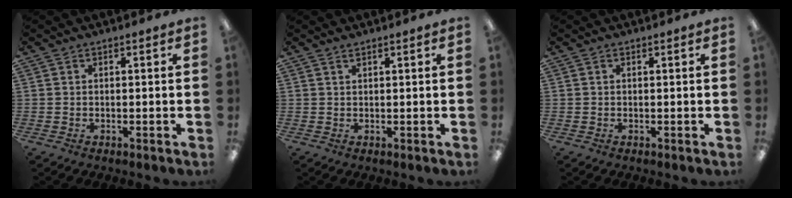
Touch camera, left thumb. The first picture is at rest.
{"total": 0.9, "force": [0.7, 0.1, 0.5], "torque": [-0.012, 0.001, 0.012]}
{"total": 0.0}